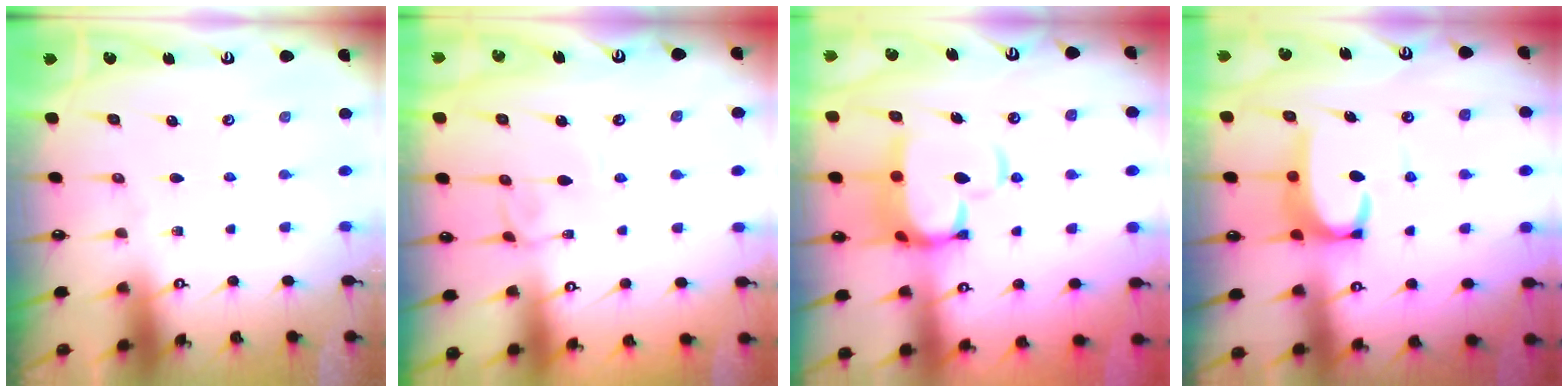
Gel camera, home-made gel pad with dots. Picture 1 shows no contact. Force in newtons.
{"total": 3.4, "press": 3.4, "slide": 0.1}
{"total": 8.4, "press": 8.1, "slide": 2.1}
{"total": 5.1, "press": 5.0, "slide": 0.6}